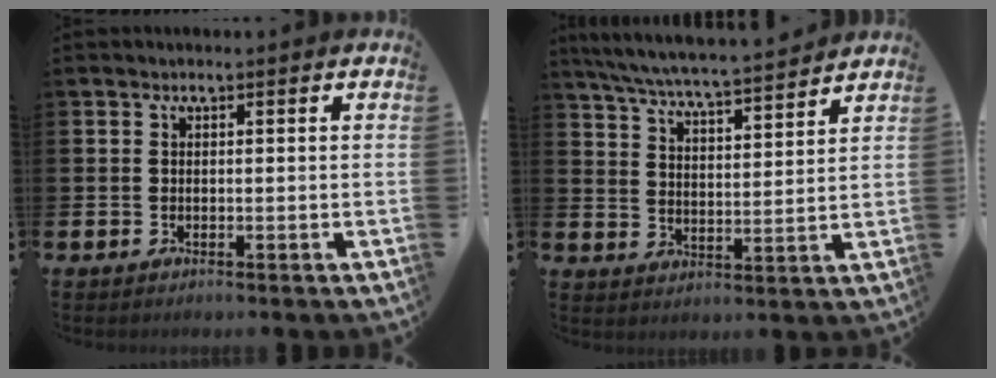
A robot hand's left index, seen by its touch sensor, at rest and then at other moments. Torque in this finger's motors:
{"motor_torque": [0.97, -1.16, 0.67, 0.21]}